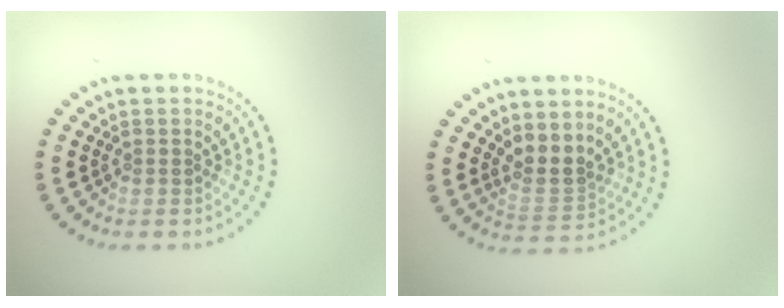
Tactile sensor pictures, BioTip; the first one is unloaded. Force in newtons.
{"total": 2.4, "press": 2.0, "slide": 1.4}